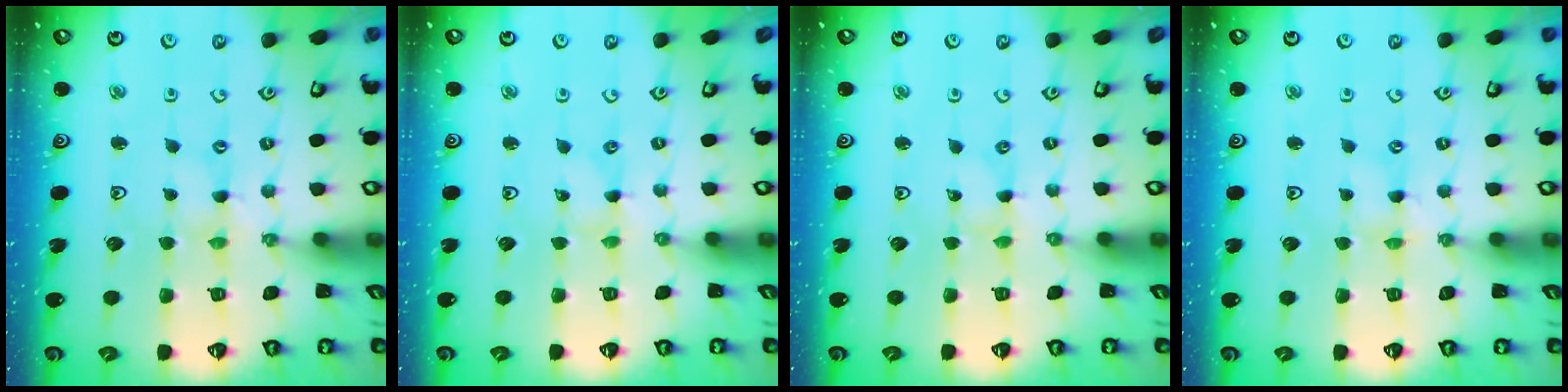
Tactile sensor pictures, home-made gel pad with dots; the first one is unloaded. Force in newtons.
{"total": 0.0}
{"total": 0.0}
{"total": 0.0}